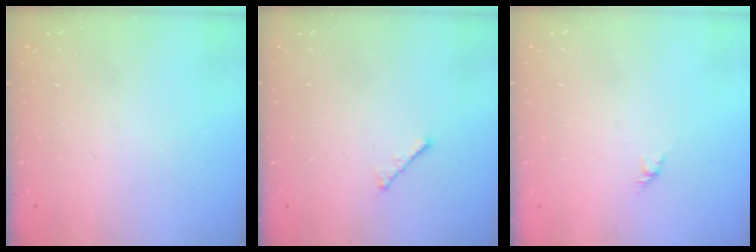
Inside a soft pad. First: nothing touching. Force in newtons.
{"total": 1.9, "press": 1.8, "slide": 0.5}
{"total": 1.6, "press": 1.5, "slide": 0.7}